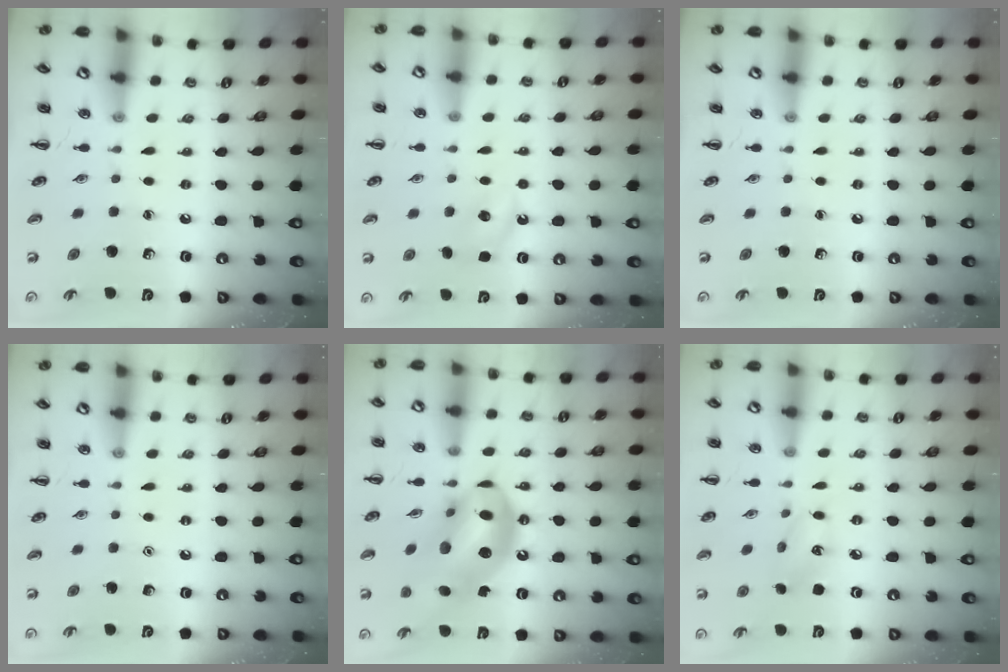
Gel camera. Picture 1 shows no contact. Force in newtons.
{"total": 5.2, "press": 5.0, "slide": 1.6}
{"total": 0.0}
{"total": 1.6, "press": 1.6, "slide": 0.1}
{"total": 18.0, "press": 17.5, "slide": 4.5}
{"total": 5.8, "press": 5.7, "slide": 1.2}